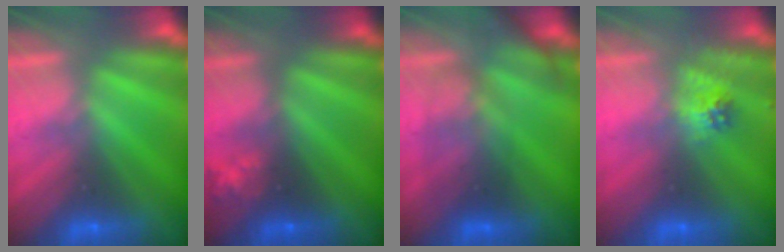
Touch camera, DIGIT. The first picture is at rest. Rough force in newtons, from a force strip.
{"total": 2.3}
{"total": 2.9}
{"total": 2.2}